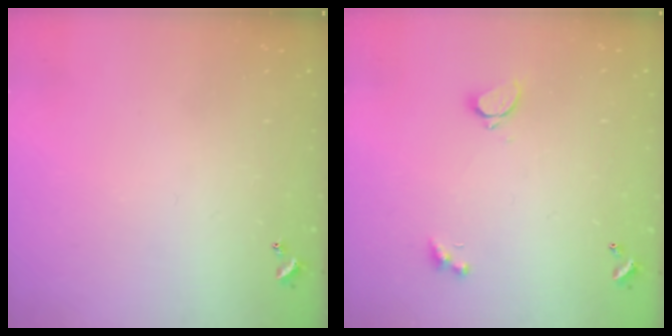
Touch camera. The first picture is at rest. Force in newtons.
{"total": 1.0, "press": 0.8, "slide": 0.5}